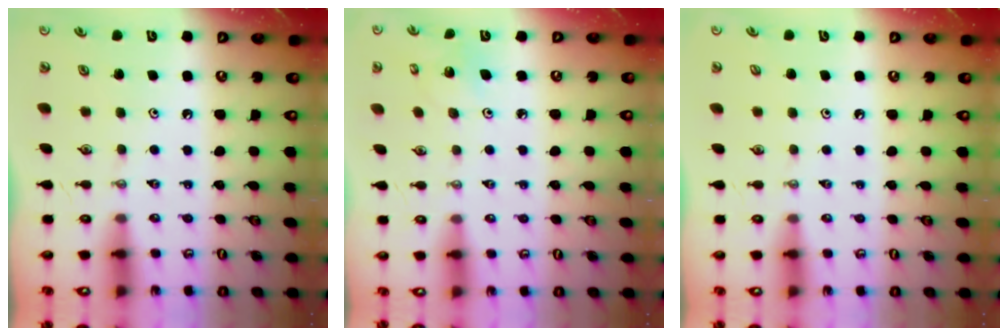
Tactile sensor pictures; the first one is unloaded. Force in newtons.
{"total": 3.5, "press": 3.5, "slide": 0.3}
{"total": 1.1, "press": 0.0, "slide": 1.1}